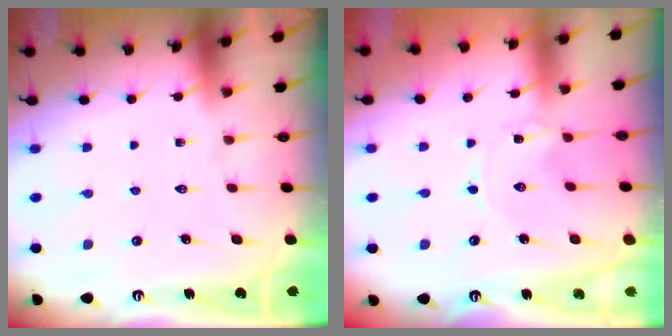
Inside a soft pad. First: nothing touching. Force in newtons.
{"total": 0.0}